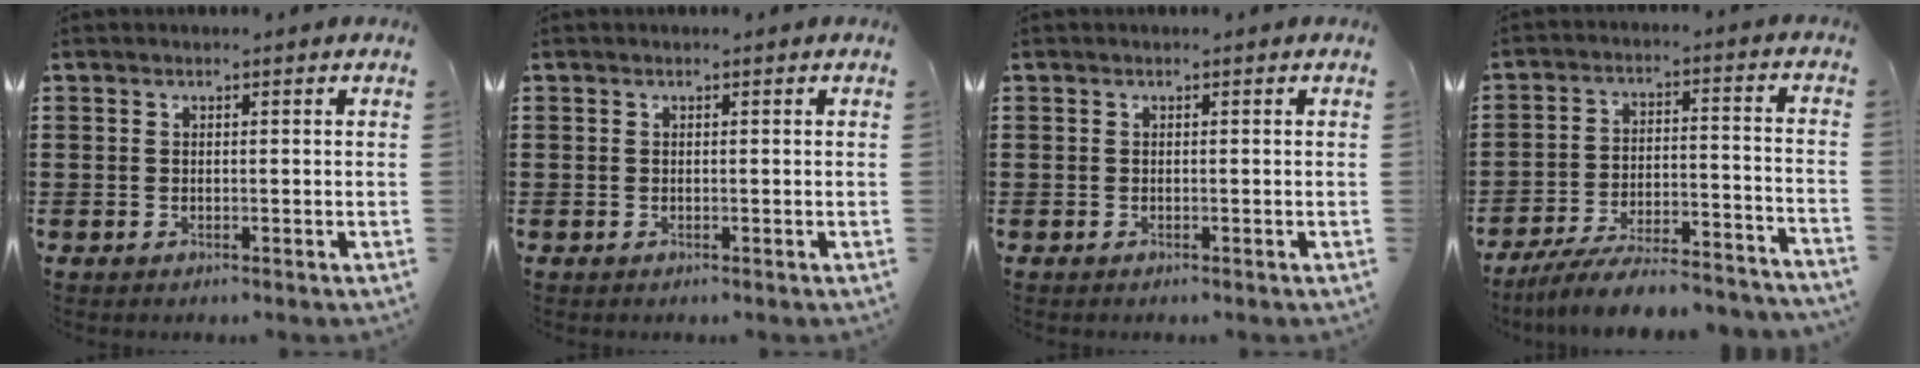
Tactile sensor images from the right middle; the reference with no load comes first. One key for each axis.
{"total": 0.0}
{"total": 0.0}
{"total": 8.0, "fx": -7.5, "fy": 0.5, "fz": 2.9, "tx": -0.045, "ty": 0.008, "tz": -0.144}